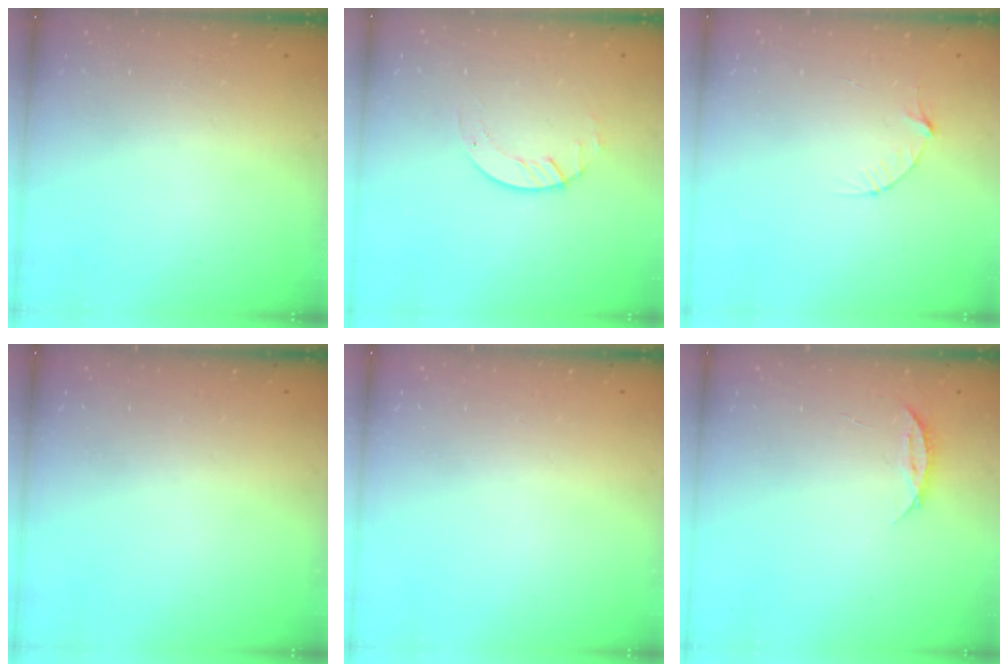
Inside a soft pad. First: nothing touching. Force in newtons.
{"total": 2.7, "press": 2.7, "slide": 0.3}
{"total": 4.1, "press": 4.1, "slide": 0.4}
{"total": 0.0}
{"total": 0.0}
{"total": 3.7, "press": 3.6, "slide": 0.4}